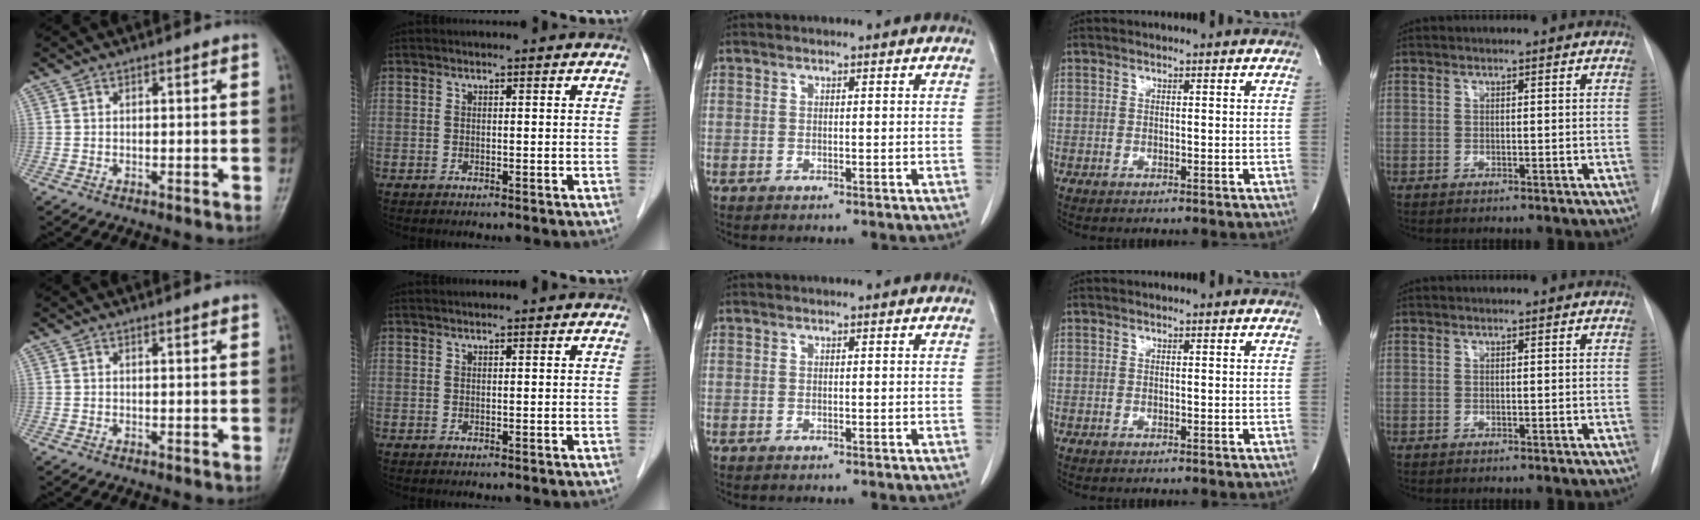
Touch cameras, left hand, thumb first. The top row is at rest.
{"thumb": {"total": 1.0, "force": [0.8, 0.1, 0.5], "torque": [-0.005, -0.003, 0.012]}, "index": {"total": 2.1, "force": [2.0, 0.1, 0.8], "torque": [-0.008, 0.026, 0.031]}}